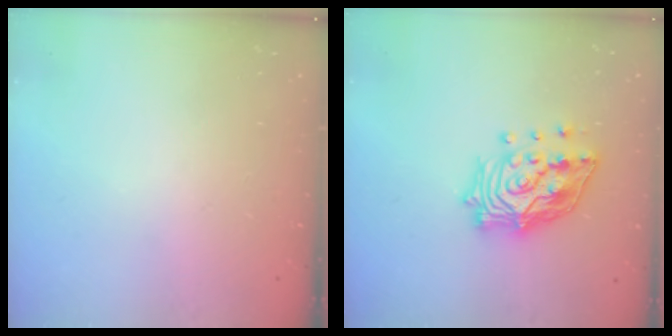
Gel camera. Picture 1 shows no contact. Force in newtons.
{"total": 18.1, "press": 17.9, "slide": 2.7}